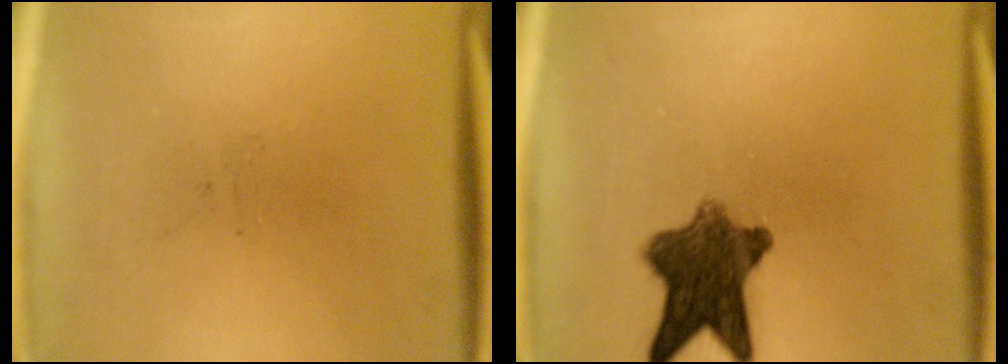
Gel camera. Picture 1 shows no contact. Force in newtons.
{"total": 9.6}